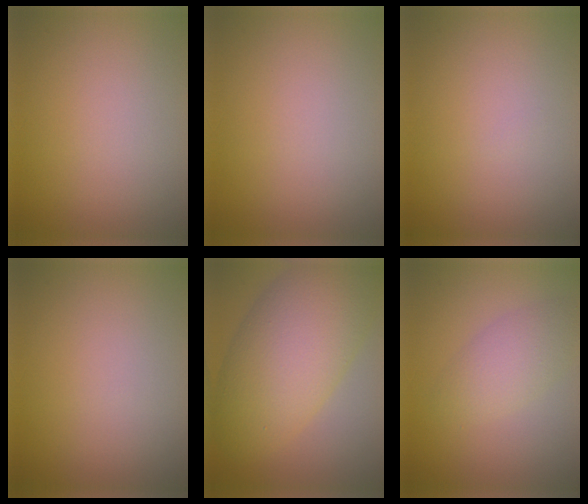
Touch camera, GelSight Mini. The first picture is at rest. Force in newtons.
{"total": 0.0}
{"total": 0.0}
{"total": 0.0}
{"total": 10.0, "press": 10.0, "slide": 0.2}
{"total": 3.0, "press": 3.0, "slide": 0.0}